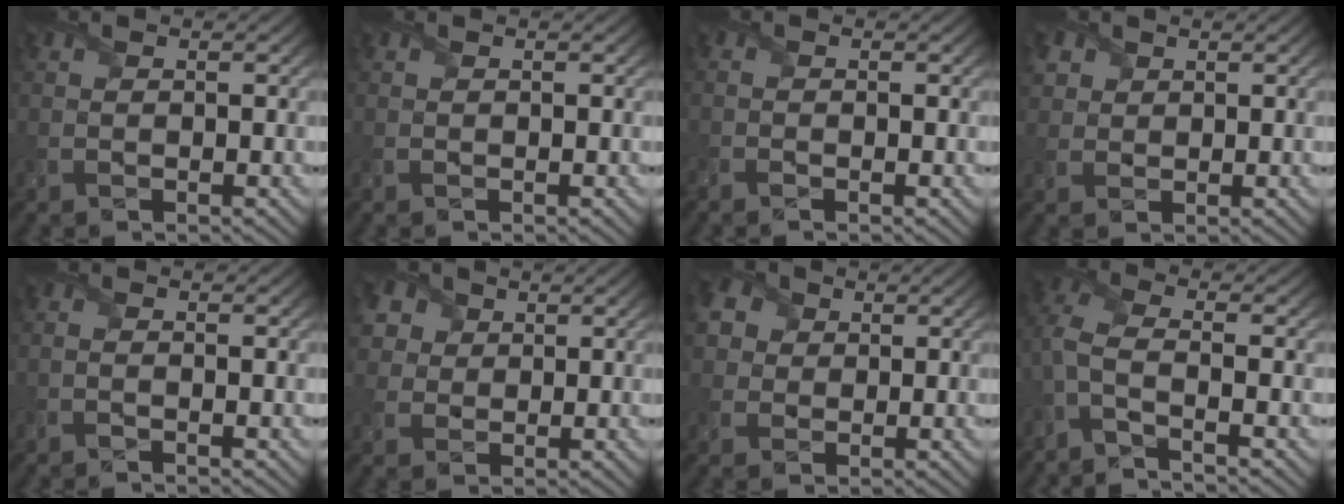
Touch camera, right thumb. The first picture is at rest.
{"total": 0.0}
{"total": 0.9, "force": [-0.8, 0.1, 0.3], "torque": [-0.010, -0.006, -0.019]}
{"total": 2.8, "force": [1.3, 2.4, 0.7], "torque": [-0.029, 0.000, 0.030]}
{"total": 0.8, "force": [-0.6, 0.1, 0.5], "torque": [-0.013, -0.001, -0.015]}
{"total": 6.5, "force": [3.2, 5.0, 2.8], "torque": [-0.108, 0.009, 0.054]}
{"total": 6.1, "force": [2.1, 5.0, 2.8], "torque": [-0.098, 0.021, 0.026]}
{"total": 4.5, "force": [-2.7, 1.2, 3.4], "torque": [-0.088, -0.005, -0.070]}